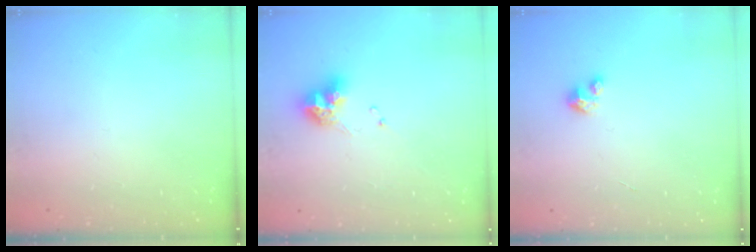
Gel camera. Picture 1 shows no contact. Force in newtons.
{"total": 9.8, "press": 9.7, "slide": 1.2}
{"total": 3.4, "press": 3.3, "slide": 0.2}